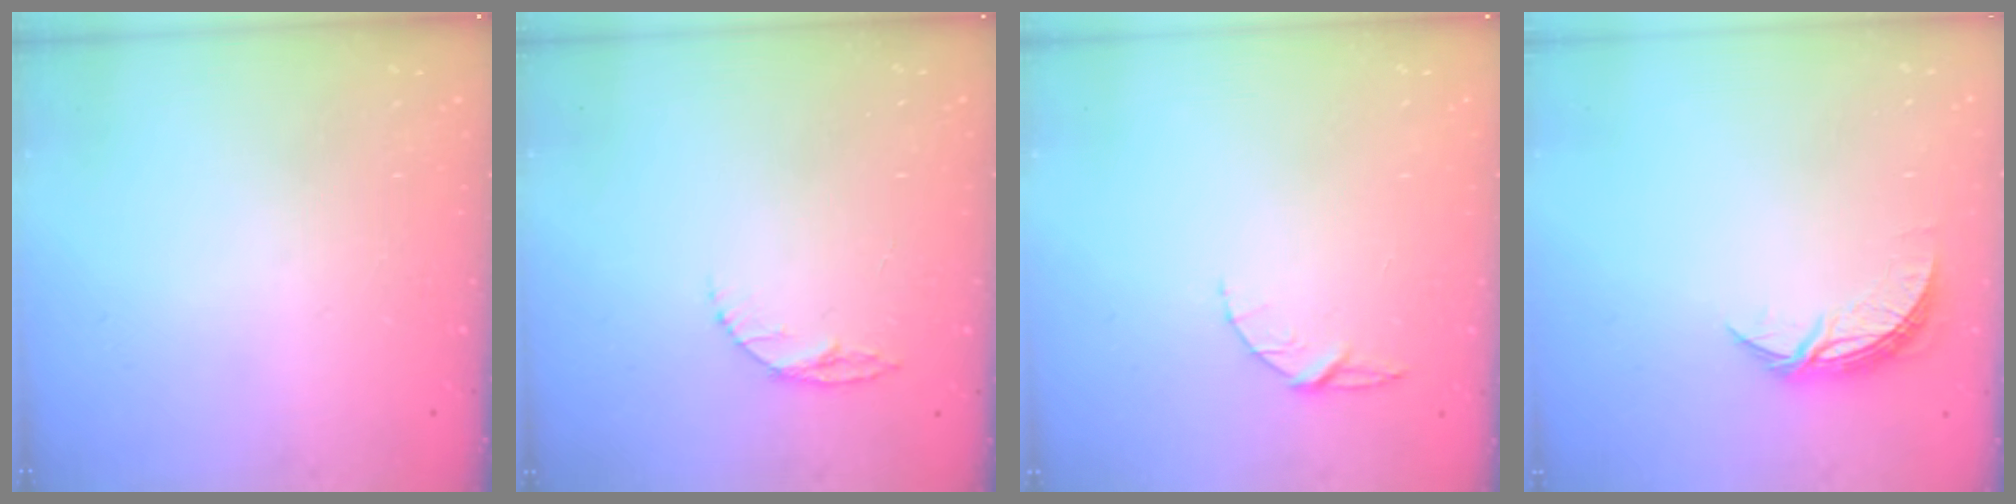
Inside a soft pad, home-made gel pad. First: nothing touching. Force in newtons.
{"total": 5.0, "press": 5.0, "slide": 0.5}
{"total": 5.1, "press": 5.1, "slide": 0.4}
{"total": 6.7, "press": 6.7, "slide": 0.4}